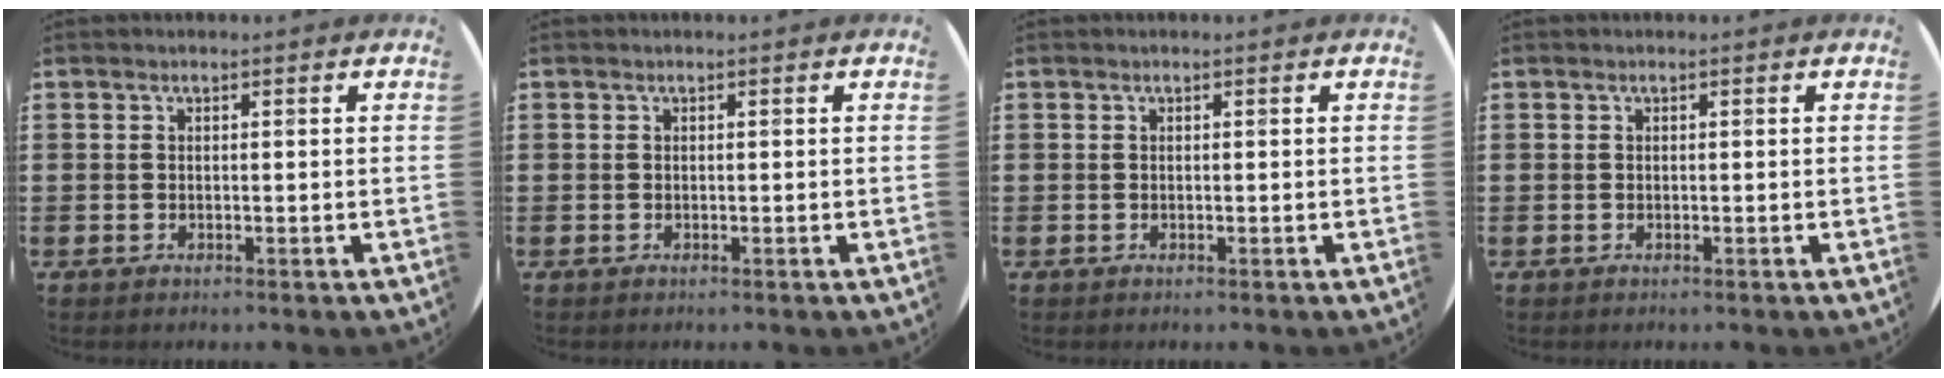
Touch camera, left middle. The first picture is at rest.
{"total": 0.0}
{"total": 0.0}
{"total": 0.0}